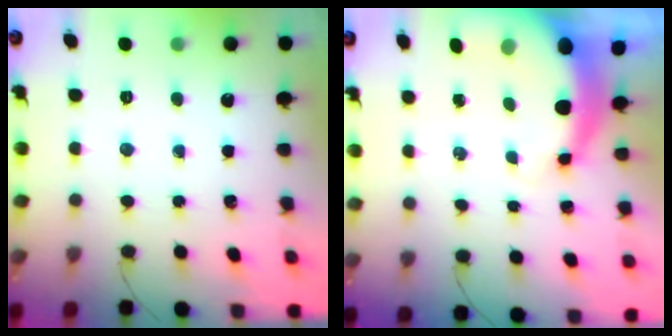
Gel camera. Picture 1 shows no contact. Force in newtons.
{"total": 10.6, "press": 10.4, "slide": 2.3}